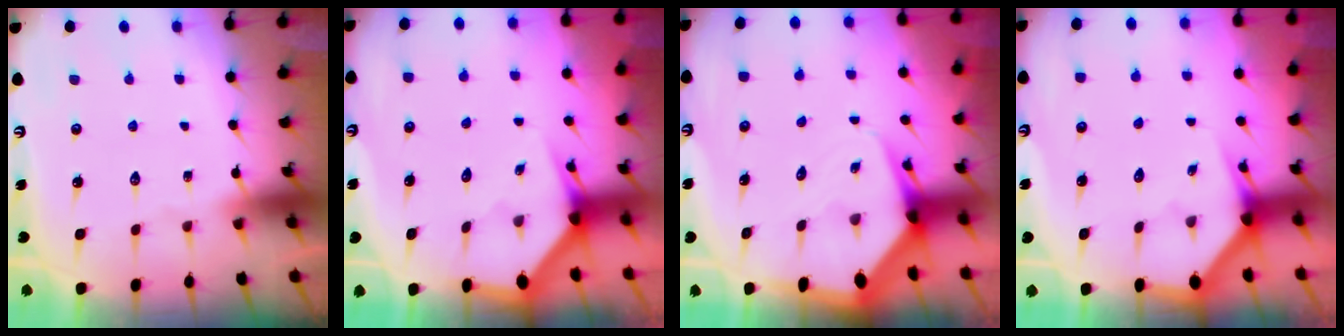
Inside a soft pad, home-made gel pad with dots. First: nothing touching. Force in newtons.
{"total": 2.9, "press": 2.9, "slide": 0.1}
{"total": 5.3, "press": 5.3, "slide": 0.7}
{"total": 3.0, "press": 3.0, "slide": 0.1}